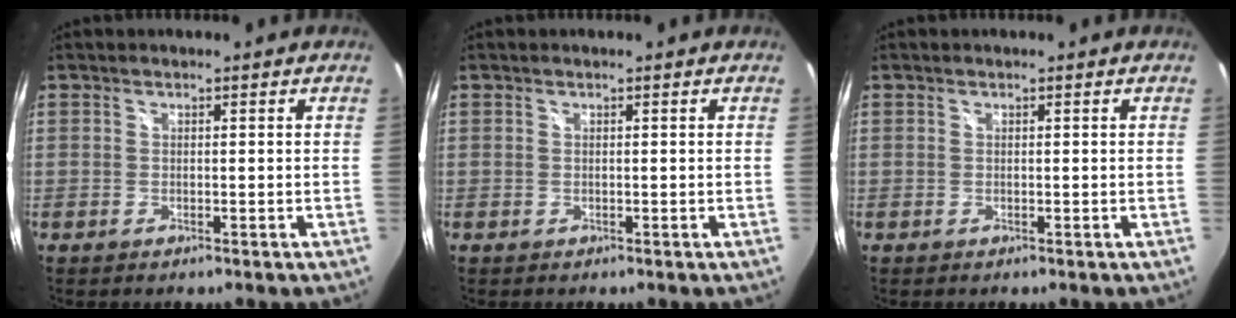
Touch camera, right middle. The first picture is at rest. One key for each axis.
{"total": 0.0}
{"total": 0.0}